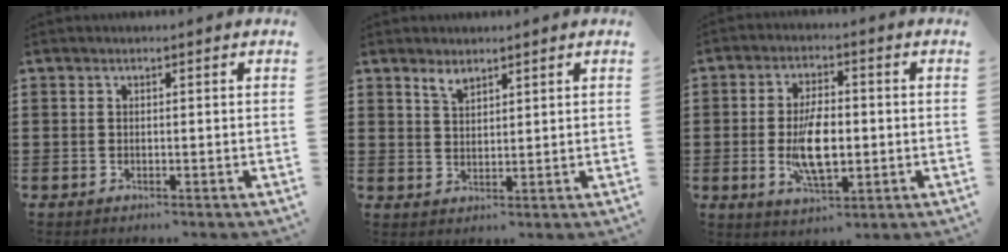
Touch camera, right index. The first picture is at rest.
{"total": 2.3, "force": [2.1, 0.5, 0.9], "torque": [-0.020, 0.002, 0.040]}
{"total": 8.5, "force": [-0.9, 3.8, 7.6], "torque": [-0.151, -0.005, -0.020]}